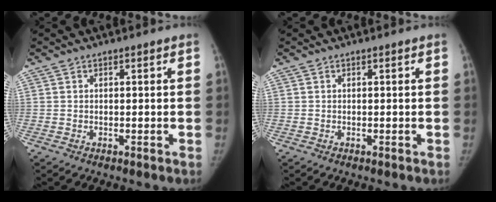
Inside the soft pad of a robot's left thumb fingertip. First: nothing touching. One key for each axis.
{"total": 0.0}